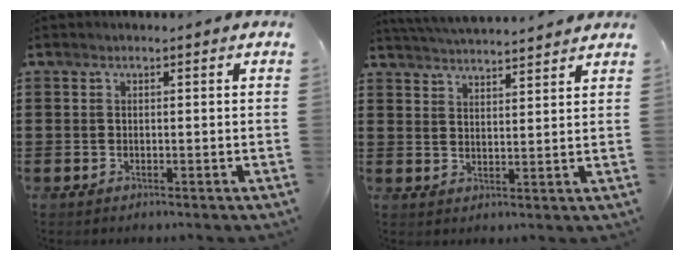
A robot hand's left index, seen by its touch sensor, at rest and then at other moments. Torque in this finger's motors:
{"motor_torque": [1.10, -1.04, 0.39, 0.12]}